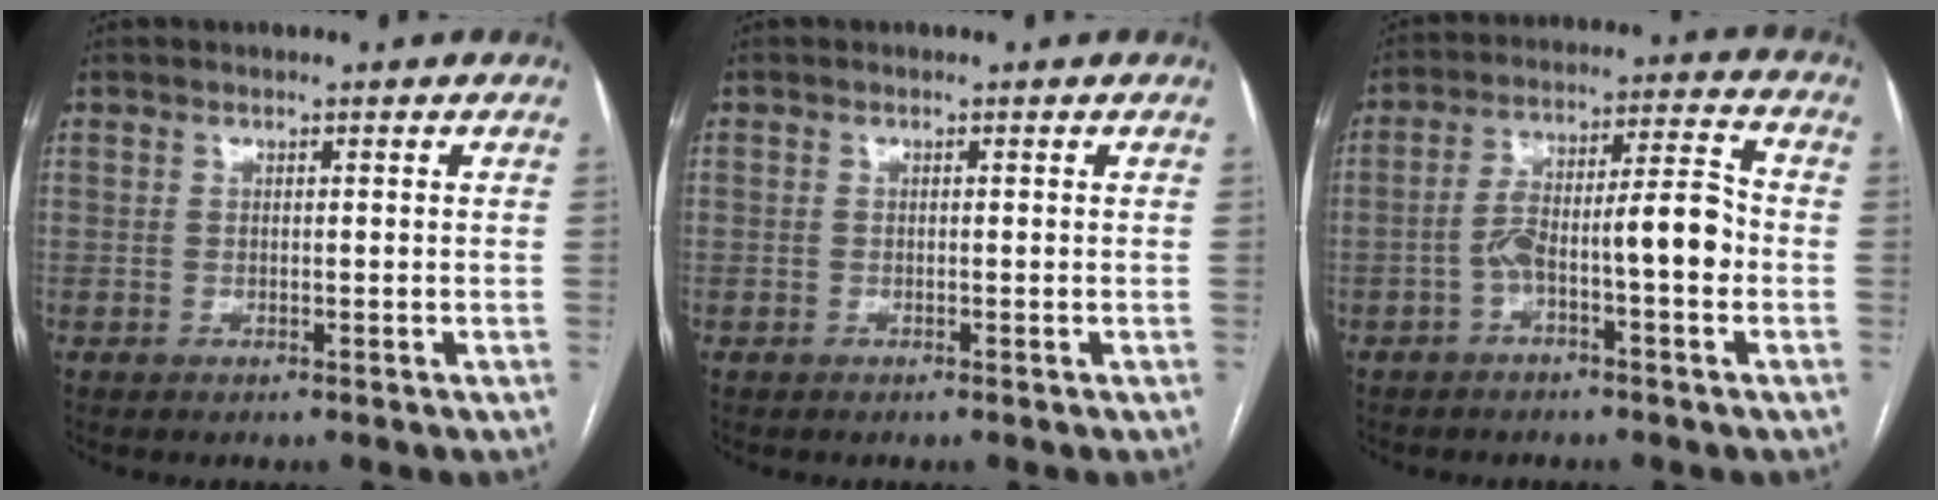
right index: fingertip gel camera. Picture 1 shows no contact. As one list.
[{"total": 0.6, "force": [-0.3, 0.5, 0.0], "torque": [0.000, 0.006, -0.009]}, {"total": 9.6, "force": [-2.8, 1.8, 9.0], "torque": [-0.151, 0.038, -0.044]}]